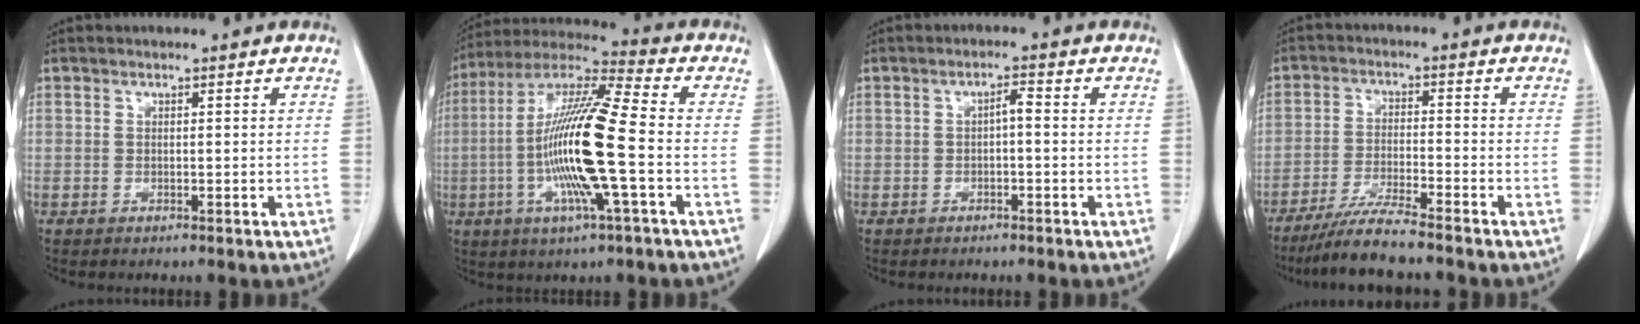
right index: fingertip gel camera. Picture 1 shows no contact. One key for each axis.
{"total": 16.9, "fx": -2.9, "fy": 0.6, "fz": 16.7, "tx": -0.331, "ty": -0.003, "tz": -0.063}
{"total": 1.8, "fx": -0.2, "fy": 0.4, "fz": 1.8, "tx": -0.029, "ty": 0.005, "tz": -0.004}
{"total": 7.0, "fx": -6.0, "fy": -0.9, "fz": 3.4, "tx": -0.064, "ty": -0.027, "tz": -0.113}